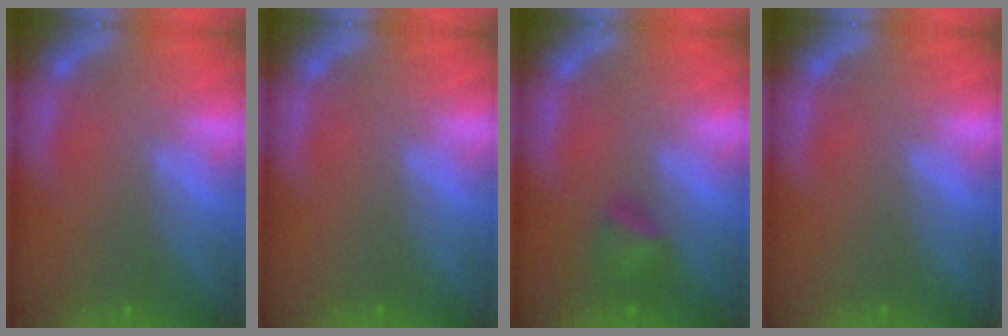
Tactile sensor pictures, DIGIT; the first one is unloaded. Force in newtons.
{"total": 0.0}
{"total": 2.4}
{"total": 0.0}